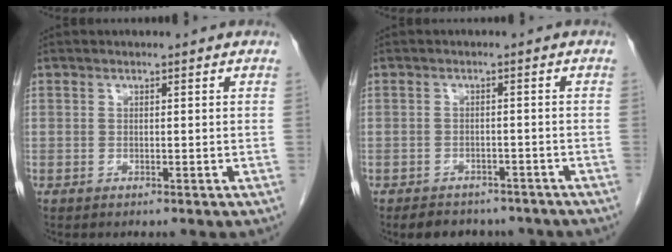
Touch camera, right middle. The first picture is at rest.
{"total": 7.9, "force": [-6.7, 3.6, 2.2], "torque": [-0.028, 0.004, -0.080]}